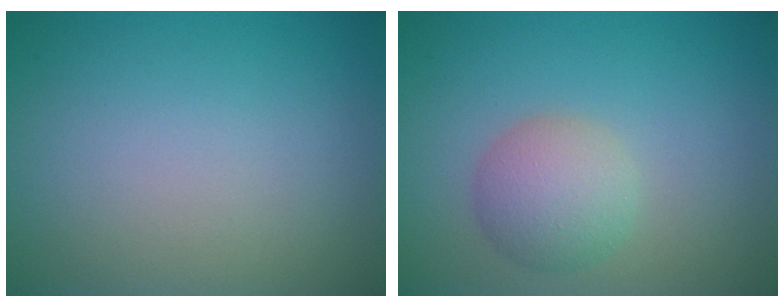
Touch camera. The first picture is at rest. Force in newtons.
{"total": 3.5, "press": 3.5, "slide": 0.1}